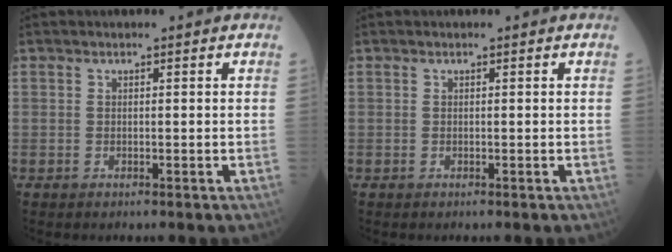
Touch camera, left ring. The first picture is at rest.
{"total": 0.0}